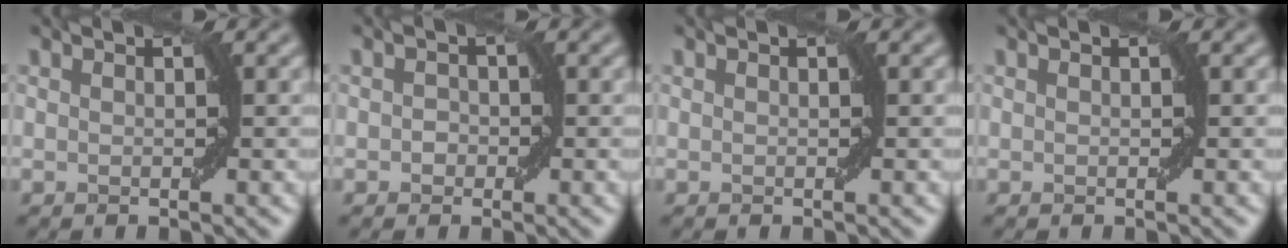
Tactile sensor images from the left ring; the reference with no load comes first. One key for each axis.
{"total": 0.9, "fx": -0.3, "fy": 0.8, "fz": 0.3, "tx": 0.000, "ty": 0.001, "tz": -0.010}
{"total": 0.0}
{"total": 0.0}